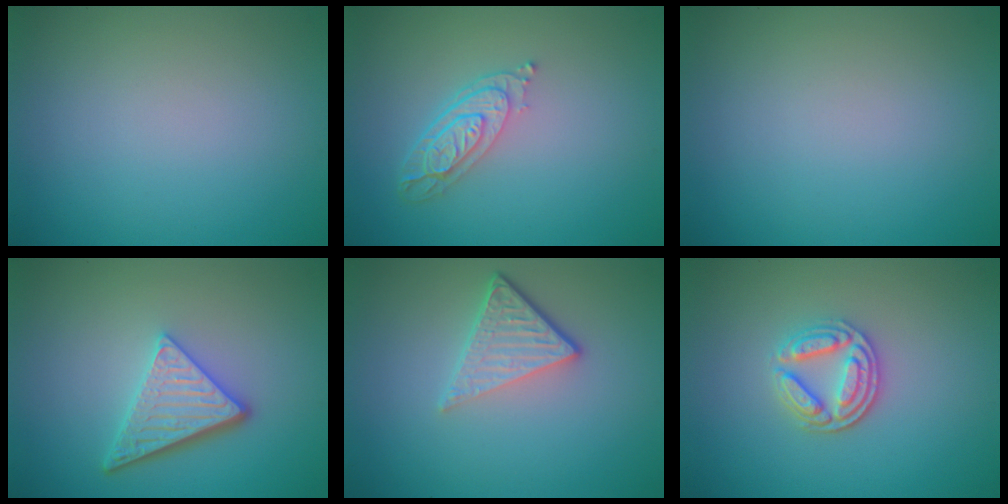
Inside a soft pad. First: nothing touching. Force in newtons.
{"total": 3.8, "press": 2.9, "slide": 2.4}
{"total": 0.0}
{"total": 4.3, "press": 3.4, "slide": 2.6}
{"total": 3.8, "press": 2.7, "slide": 2.8}
{"total": 3.6, "press": 3.1, "slide": 1.7}